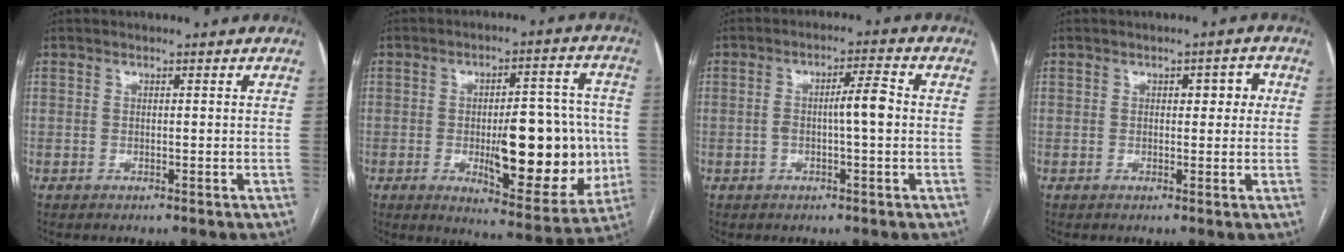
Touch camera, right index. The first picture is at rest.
{"total": 17.3, "force": [-2.5, 5.9, 16.1], "torque": [-0.212, 0.006, -0.021]}
{"total": 5.0, "force": [-0.2, 0.6, 5.0], "torque": [-0.085, 0.015, -0.002]}
{"total": 3.1, "force": [0.8, 1.5, 2.5], "torque": [-0.028, 0.014, 0.009]}